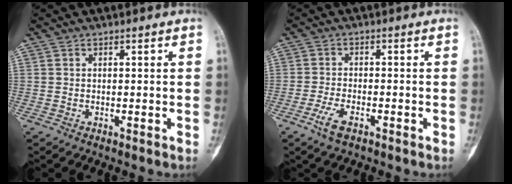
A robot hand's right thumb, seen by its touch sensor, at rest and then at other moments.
{"total": 4.2, "force": [-2.5, 1.7, 3.0], "torque": [-0.067, 0.008, -0.048]}